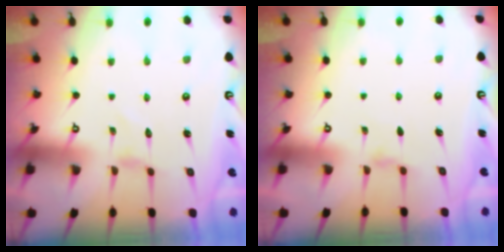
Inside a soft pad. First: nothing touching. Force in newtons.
{"total": 3.0, "press": 2.9, "slide": 0.5}